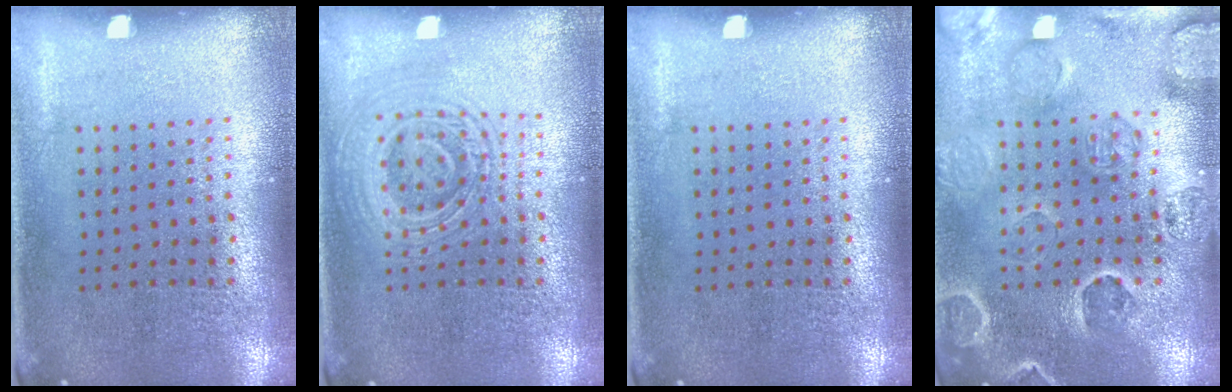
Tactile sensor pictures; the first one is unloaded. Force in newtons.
{"total": 2.9, "press": 2.8, "slide": 0.5}
{"total": 0.0}
{"total": 2.8, "press": 2.7, "slide": 0.6}